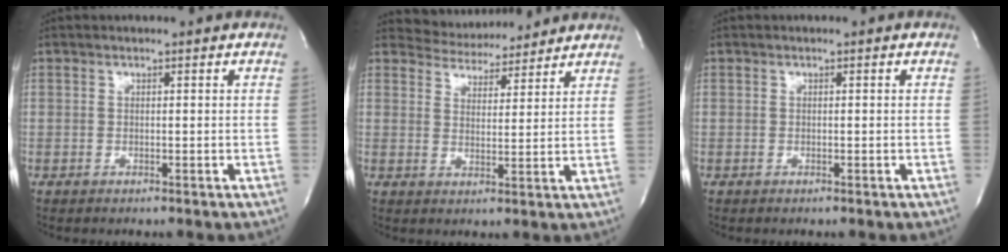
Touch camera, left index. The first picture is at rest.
{"total": 7.7, "force": [7.5, 1.7, 0.6], "torque": [-0.014, 0.009, 0.110]}
{"total": 0.0}